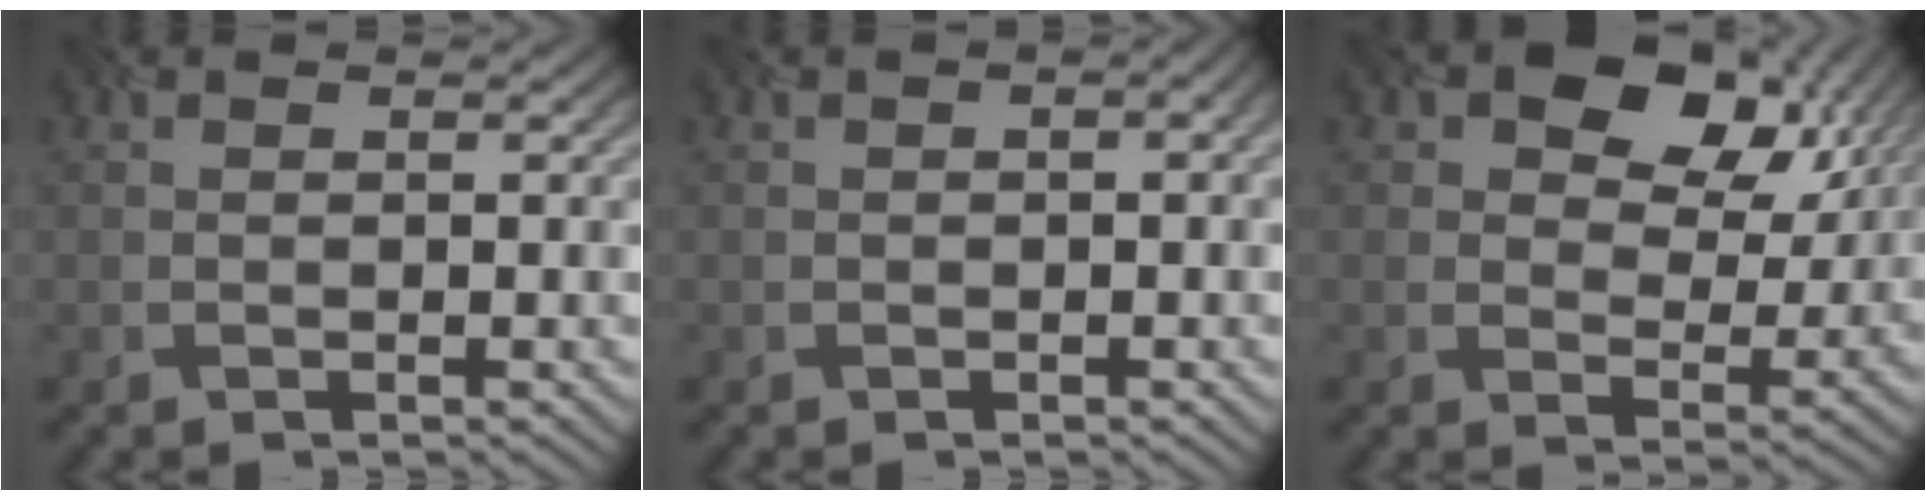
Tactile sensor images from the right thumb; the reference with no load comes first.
{"total": 1.9, "force": [0.1, 0.8, 1.7], "torque": [-0.016, 0.001, -0.003]}
{"total": 11.0, "force": [5.3, 6.9, 6.8], "torque": [-0.105, 0.001, 0.088]}